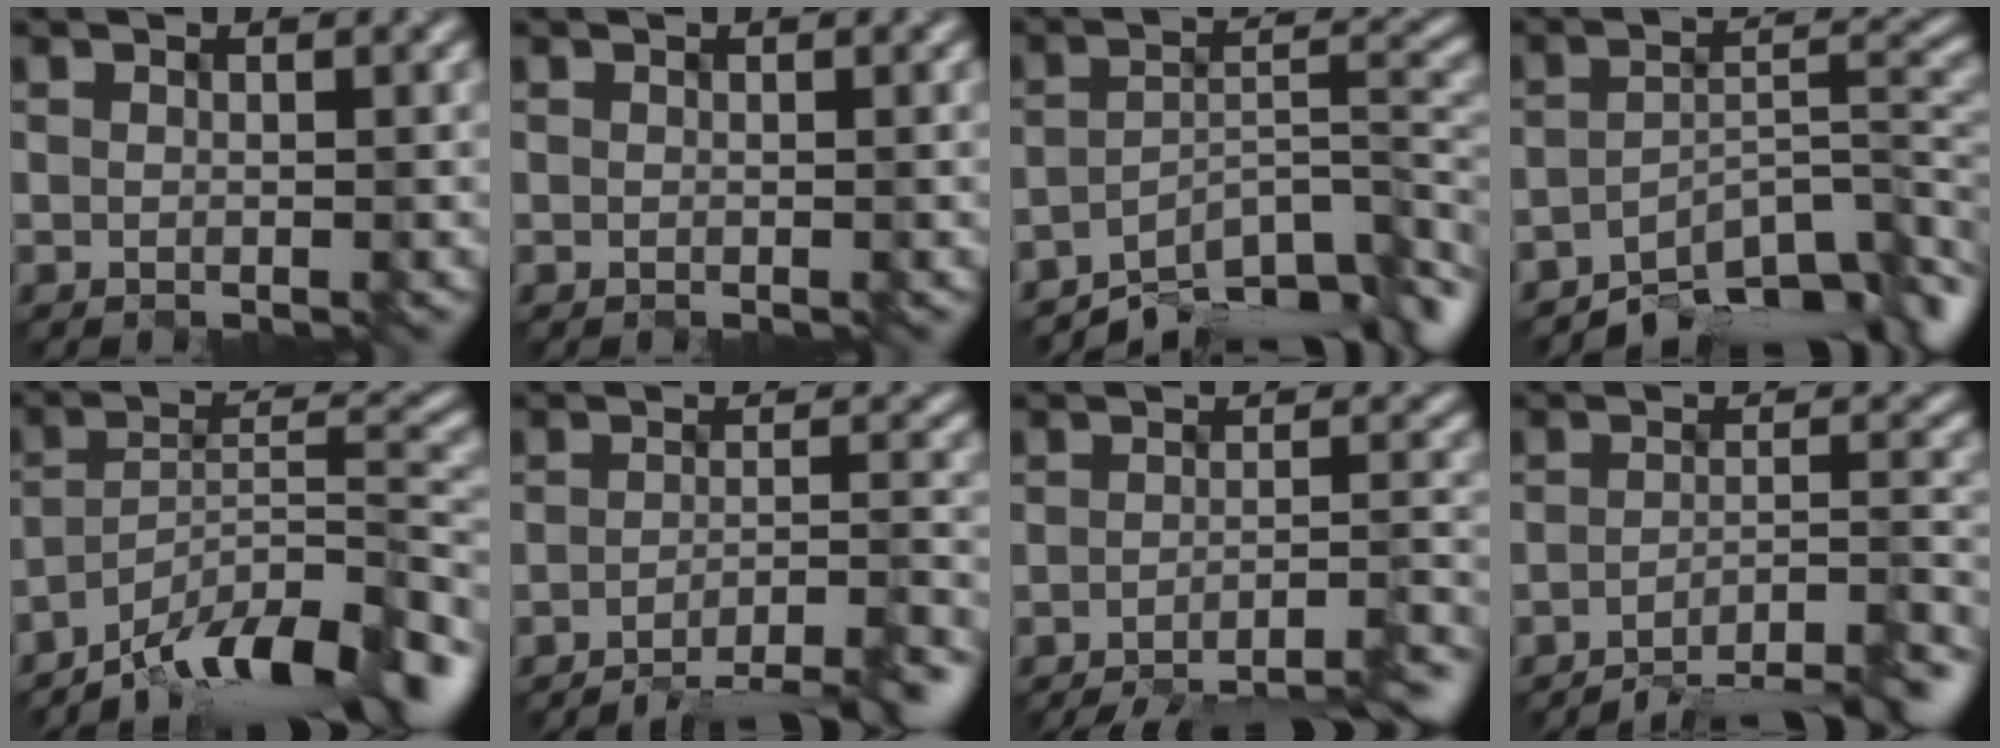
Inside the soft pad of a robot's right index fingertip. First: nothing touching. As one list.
[{"total": 0.0}, {"total": 9.6, "force": [-7.5, 3.1, 5.2], "torque": [-0.068, -0.005, -0.120]}, {"total": 9.2, "force": [-7.0, 3.1, 5.1], "torque": [-0.061, -0.004, -0.110]}, {"total": 11.9, "force": [-9.4, 2.4, 6.9], "torque": [-0.107, 0.015, -0.161]}, {"total": 7.2, "force": [-5.7, 1.1, 4.4], "torque": [-0.054, 0.007, -0.077]}, {"total": 9.4, "force": [-7.7, 1.5, 5.2], "torque": [-0.064, 0.006, -0.089]}, {"total": 8.0, "force": [-6.6, 1.4, 4.3], "torque": [-0.050, 0.007, -0.091]}]